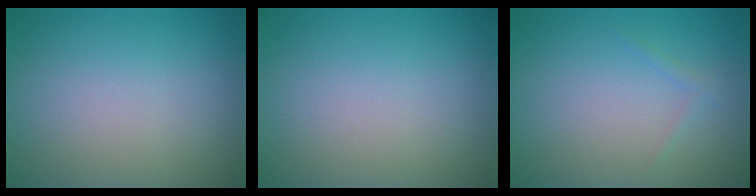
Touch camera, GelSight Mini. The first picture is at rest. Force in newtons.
{"total": 0.0}
{"total": 0.7, "press": 0.7, "slide": 0.1}